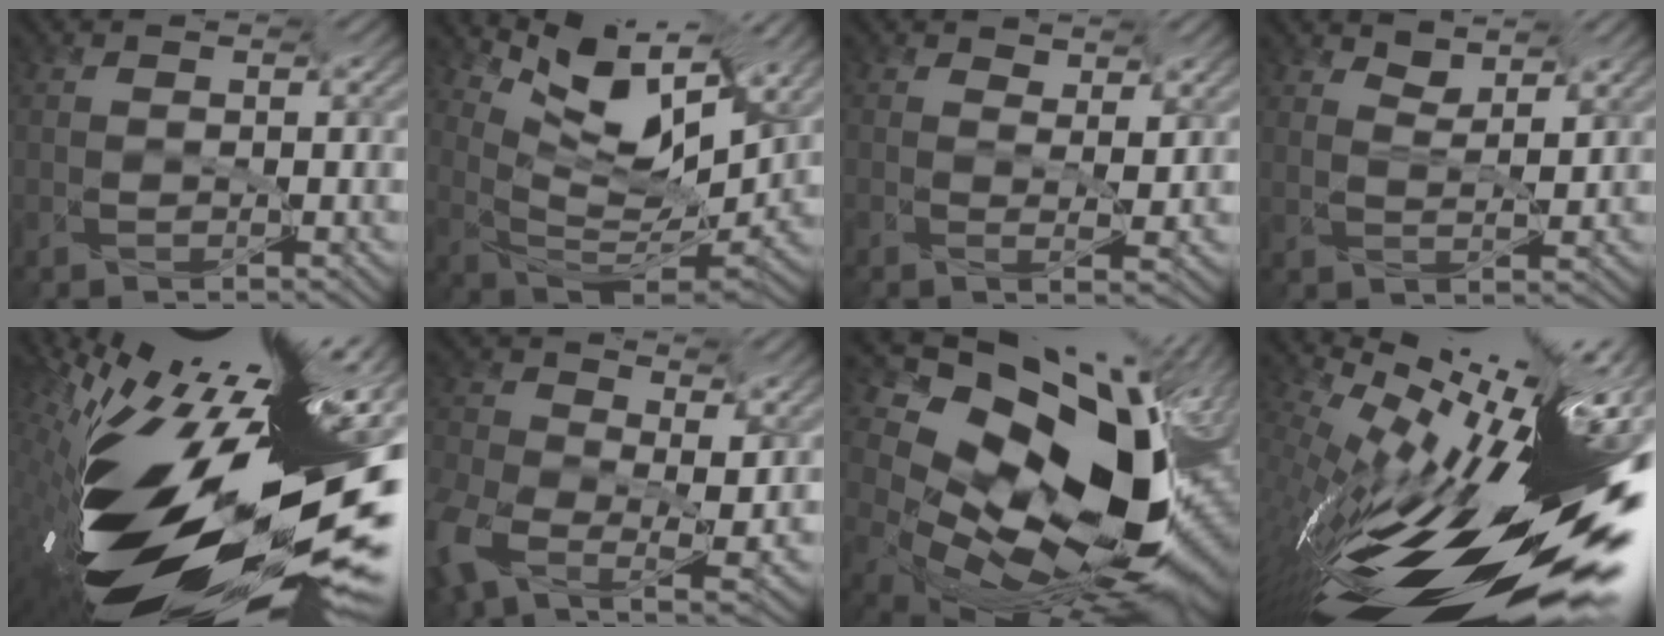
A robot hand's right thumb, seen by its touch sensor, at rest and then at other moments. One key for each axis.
{"total": 9.1, "fx": 5.0, "fy": 3.0, "fz": 6.9, "tx": -0.127, "ty": 0.009, "tz": 0.103}
{"total": 1.9, "fx": 1.4, "fy": 0.4, "fz": 1.2, "tx": -0.027, "ty": -0.004, "tz": 0.014}
{"total": 2.9, "fx": 2.8, "fy": -0.5, "fz": 0.5, "tx": -0.009, "ty": -0.006, "tz": 0.048}
{"total": 16.1, "fx": -5.4, "fy": 4.7, "fz": 14.4, "tx": -0.220, "ty": -0.026, "tz": -0.101}
{"total": 10.2, "fx": -0.8, "fy": 7.3, "fz": 7.0, "tx": -0.189, "ty": -0.018, "tz": 0.001}
{"total": 16.3, "fx": 1.7, "fy": 10.2, "fz": 12.6, "tx": -0.247, "ty": -0.013, "tz": 0.049}
{"total": 16.1, "fx": -4.6, "fy": 2.5, "fz": 15.2, "tx": -0.182, "ty": -0.013, "tz": -0.079}